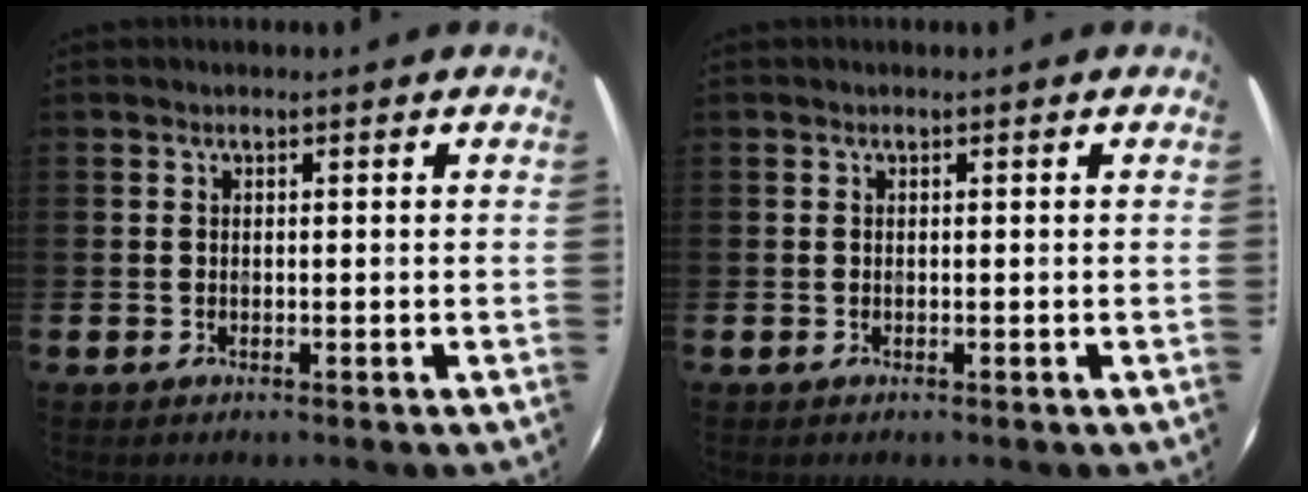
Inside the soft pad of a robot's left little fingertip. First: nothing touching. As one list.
[{"total": 0.0}]